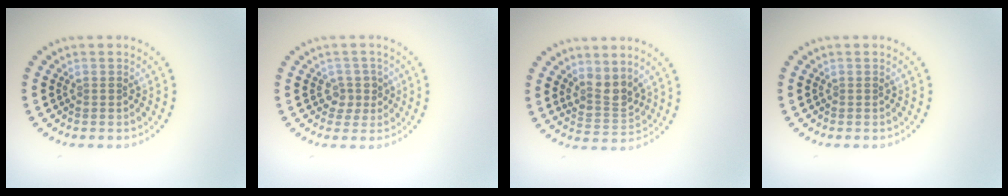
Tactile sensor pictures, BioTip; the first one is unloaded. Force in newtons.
{"total": 2.0, "press": 1.6, "slide": 1.2}
{"total": 2.7, "press": 2.1, "slide": 1.7}
{"total": 0.0}